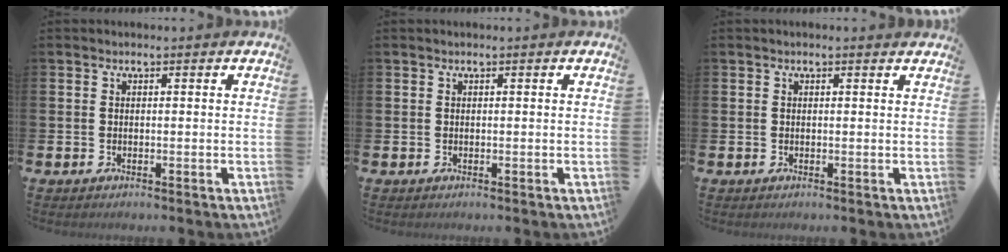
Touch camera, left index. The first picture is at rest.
{"total": 0.0}
{"total": 0.5, "force": [0.4, 0.0, 0.3], "torque": [0.005, -0.004, 0.006]}